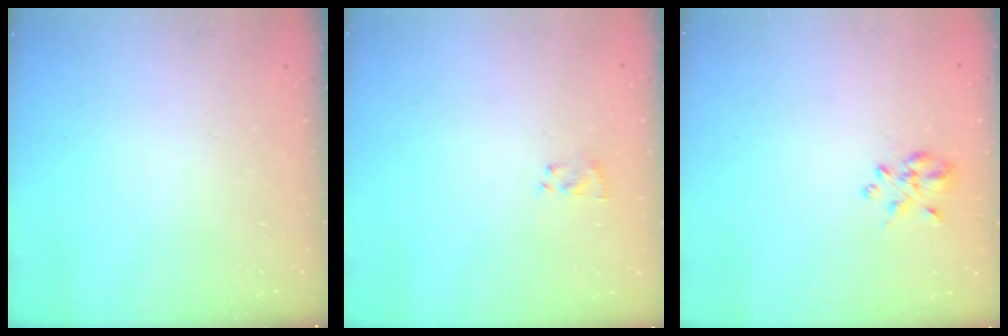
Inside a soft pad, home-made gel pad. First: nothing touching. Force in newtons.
{"total": 2.6, "press": 2.3, "slide": 1.3}
{"total": 3.2, "press": 2.9, "slide": 1.3}